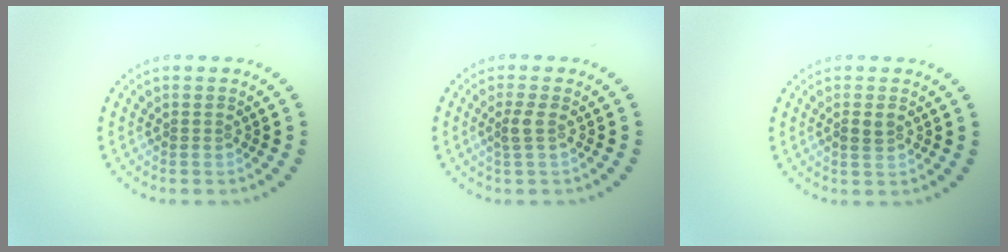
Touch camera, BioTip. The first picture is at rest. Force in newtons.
{"total": 1.3, "press": 1.0, "slide": 0.8}
{"total": 1.3, "press": 1.2, "slide": 0.4}